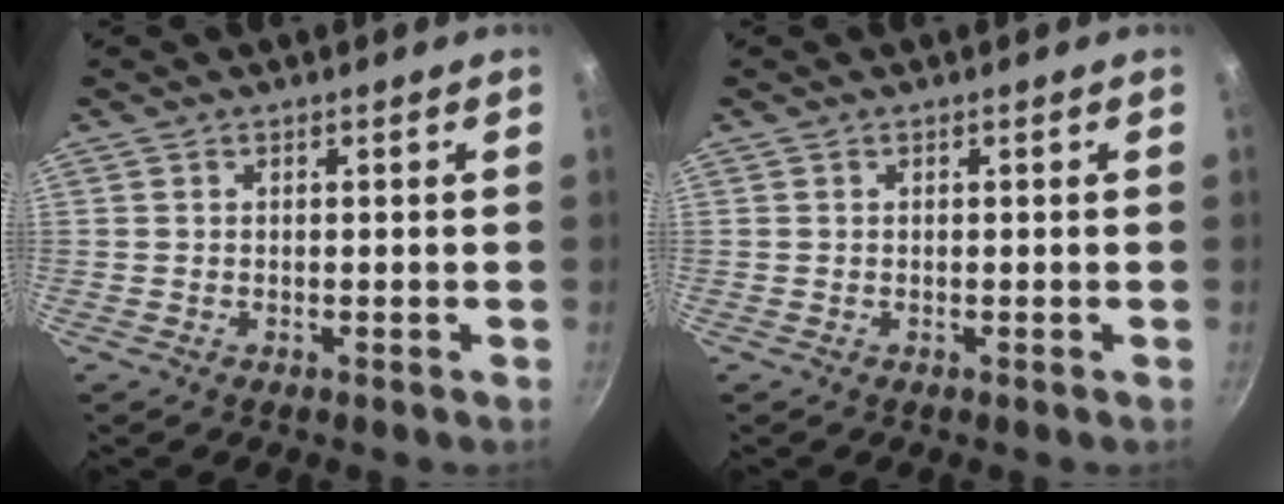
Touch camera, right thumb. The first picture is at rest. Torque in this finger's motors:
{"motor_torque": [-0.37, -0.07, -0.11, 0.12, 0.02]}